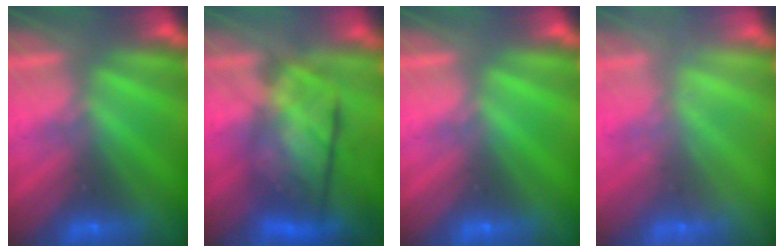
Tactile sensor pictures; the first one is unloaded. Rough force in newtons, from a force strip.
{"total": 9.9}
{"total": 0.0}
{"total": 2.2}